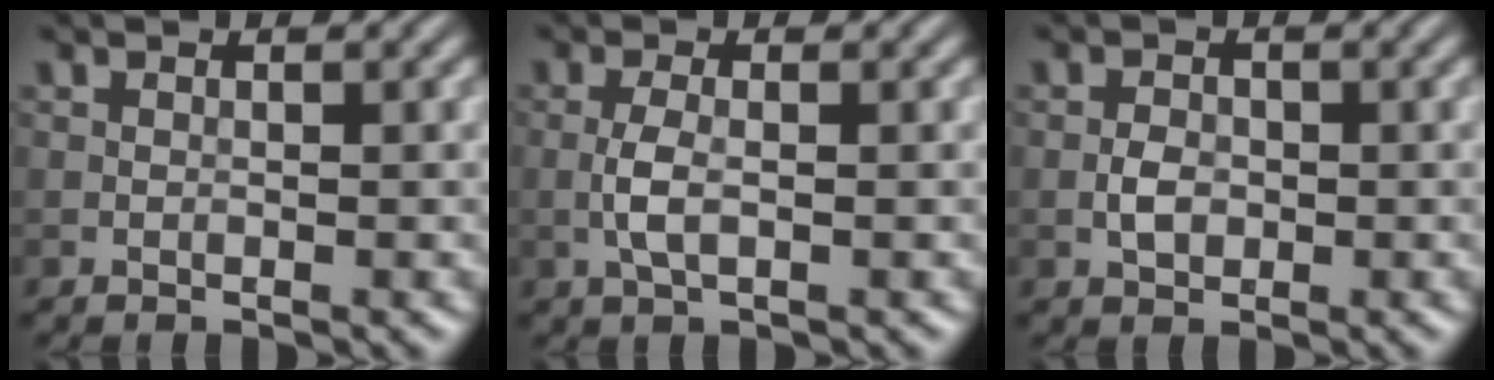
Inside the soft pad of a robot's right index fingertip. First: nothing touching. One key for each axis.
{"total": 2.2, "fx": -0.5, "fy": 0.7, "fz": 2.0, "tx": -0.045, "ty": 0.001, "tz": -0.014}
{"total": 1.8, "fx": -0.4, "fy": 1.3, "fz": 1.2, "tx": -0.021, "ty": 0.002, "tz": -0.011}